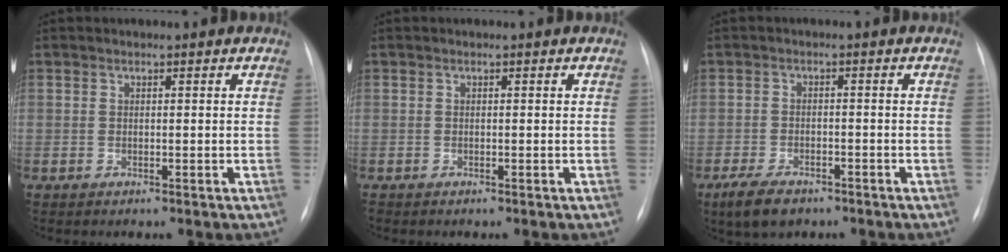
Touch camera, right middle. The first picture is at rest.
{"total": 0.0}
{"total": 5.6, "force": [-4.1, 2.5, 3.0], "torque": [-0.064, -0.008, -0.067]}